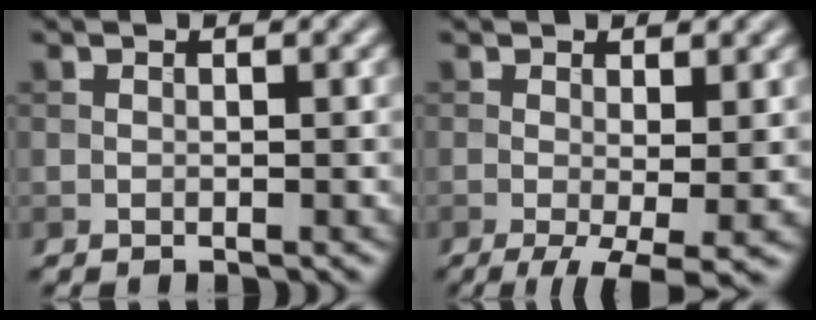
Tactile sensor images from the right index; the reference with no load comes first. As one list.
[{"total": 5.2, "force": [-1.4, 1.4, 4.8], "torque": [-0.080, -0.015, -0.020]}]